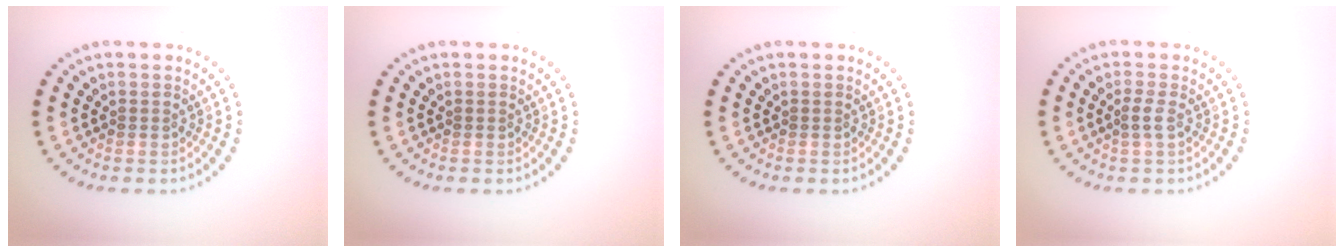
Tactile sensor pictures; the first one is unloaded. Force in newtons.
{"total": 0.0}
{"total": 0.0}
{"total": 1.0, "press": 0.9, "slide": 0.6}